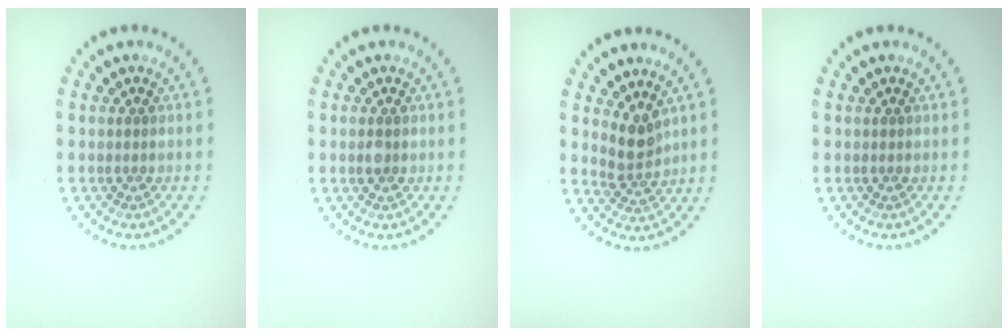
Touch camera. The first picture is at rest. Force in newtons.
{"total": 0.9, "press": 0.9, "slide": 0.0}
{"total": 2.3, "press": 1.8, "slide": 1.5}
{"total": 0.0}